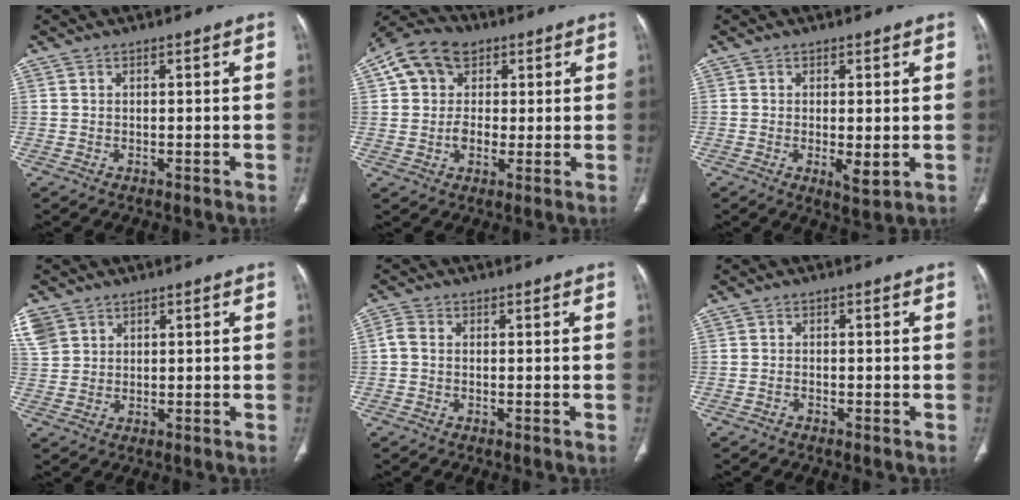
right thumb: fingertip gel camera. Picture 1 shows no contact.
{"total": 11.8, "force": [3.1, 9.4, 6.4], "torque": [-0.098, 0.010, 0.048]}
{"total": 4.0, "force": [-0.6, 1.2, 3.7], "torque": [-0.061, -0.013, -0.010]}
{"total": 8.7, "force": [4.3, 6.9, 3.2], "torque": [-0.091, 0.010, 0.094]}
{"total": 1.9, "force": [-0.3, 1.3, 1.4], "torque": [-0.030, 0.002, -0.014]}
{"total": 0.7, "force": [-0.6, 0.3, 0.1], "torque": [-0.001, 0.007, -0.011]}